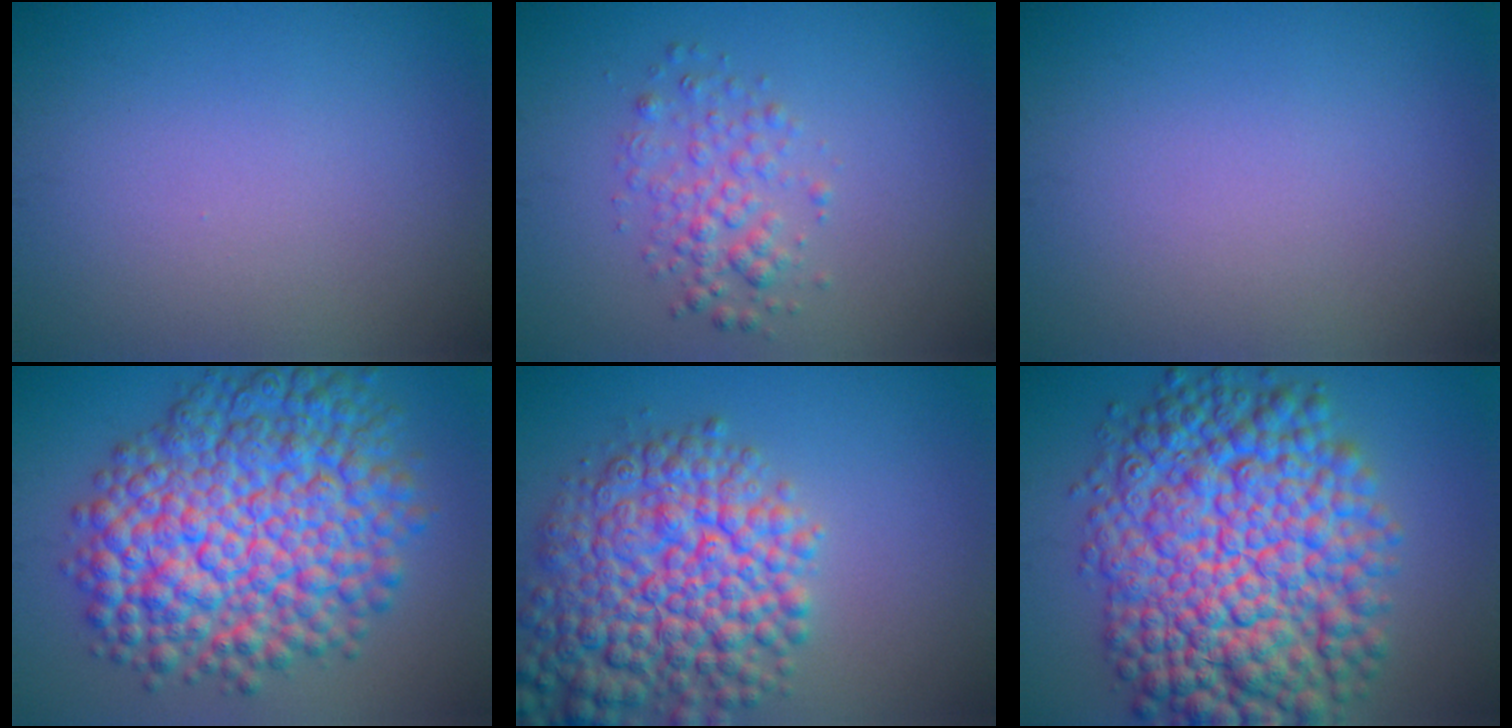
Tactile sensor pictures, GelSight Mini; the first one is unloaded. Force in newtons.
{"total": 2.5, "press": 2.5, "slide": 0.1}
{"total": 0.0}
{"total": 12.5, "press": 12.5, "slide": 0.3}
{"total": 9.5, "press": 9.4, "slide": 0.4}
{"total": 14.9, "press": 14.9, "slide": 0.3}